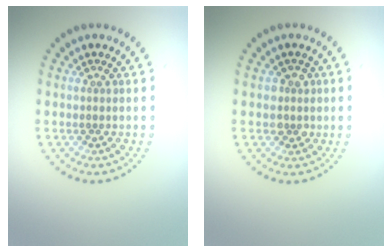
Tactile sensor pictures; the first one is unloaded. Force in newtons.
{"total": 1.6, "press": 1.5, "slide": 0.7}